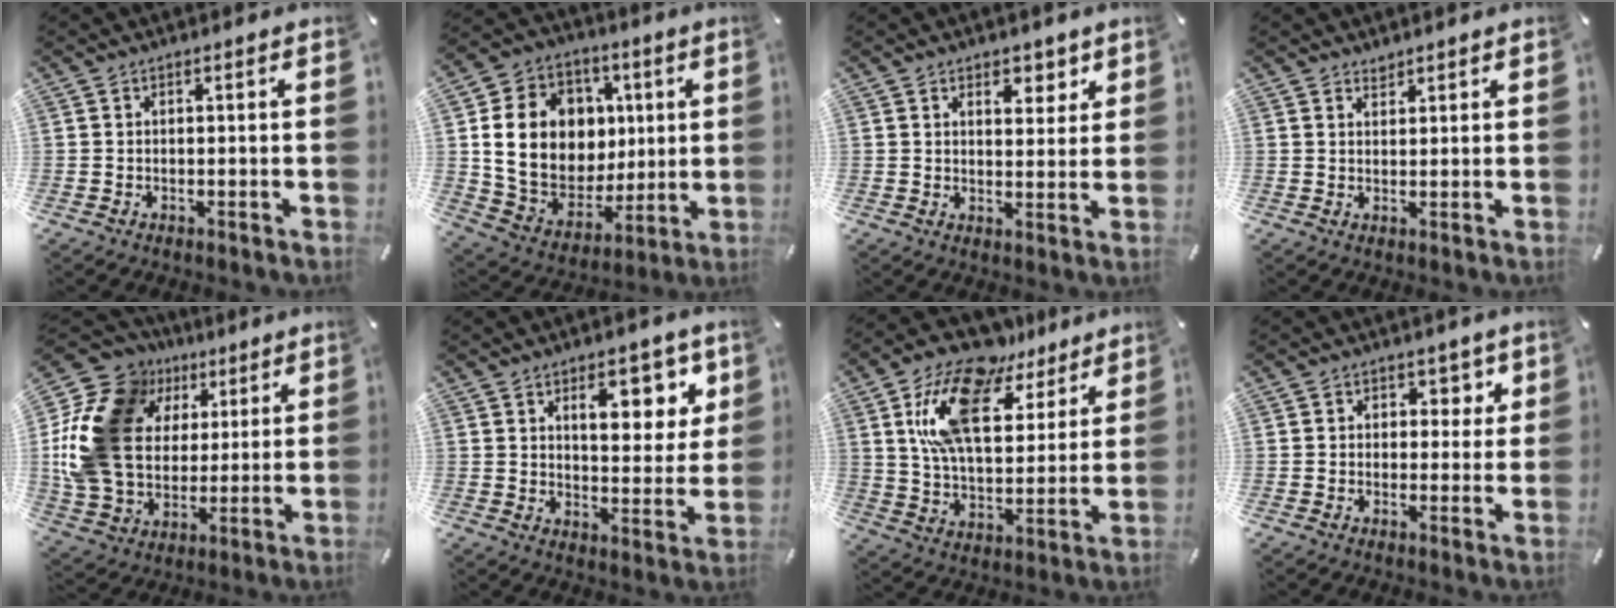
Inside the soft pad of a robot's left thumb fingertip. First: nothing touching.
{"total": 18.4, "force": [3.9, 15.6, 8.9], "torque": [-0.158, -0.016, 0.090]}
{"total": 5.1, "force": [3.1, 3.5, 2.1], "torque": [-0.007, -0.016, 0.045]}
{"total": 1.7, "force": [1.4, 0.9, 0.1], "torque": [0.005, -0.005, 0.026]}
{"total": 19.2, "force": [4.5, 16.1, 9.6], "torque": [-0.202, -0.016, 0.082]}
{"total": 11.7, "force": [5.9, 6.1, 8.1], "torque": [-0.095, -0.021, 0.094]}
{"total": 19.2, "force": [11.0, 10.5, 11.8], "torque": [-0.224, -0.038, 0.196]}
{"total": 4.3, "force": [1.3, 3.7, 1.6], "torque": [-0.002, -0.003, 0.013]}